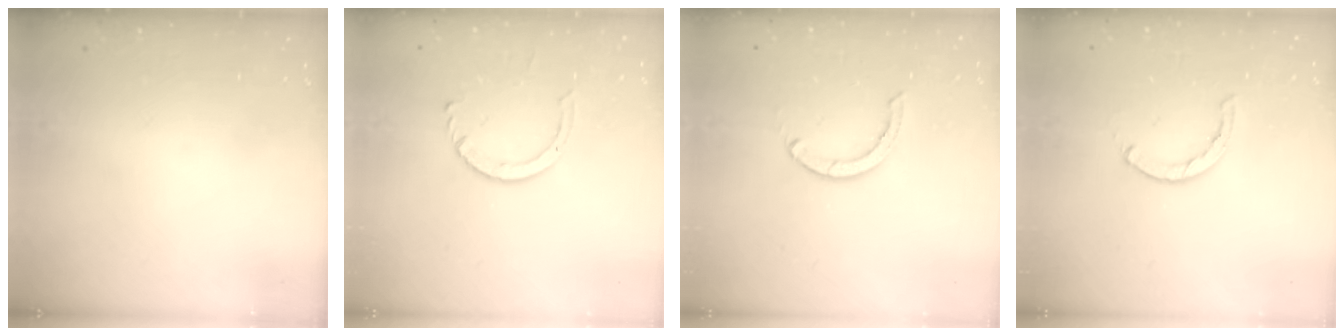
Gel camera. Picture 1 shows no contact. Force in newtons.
{"total": 4.6, "press": 4.5, "slide": 0.5}
{"total": 2.9, "press": 2.9, "slide": 0.1}
{"total": 1.2, "press": 1.2, "slide": 0.2}